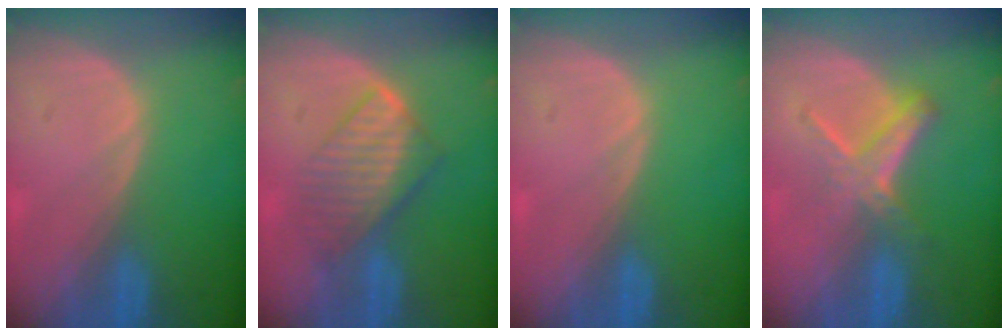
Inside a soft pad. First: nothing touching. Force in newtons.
{"total": 6.6, "press": 6.3, "slide": 1.9}
{"total": 0.0}
{"total": 6.0, "press": 5.2, "slide": 3.1}